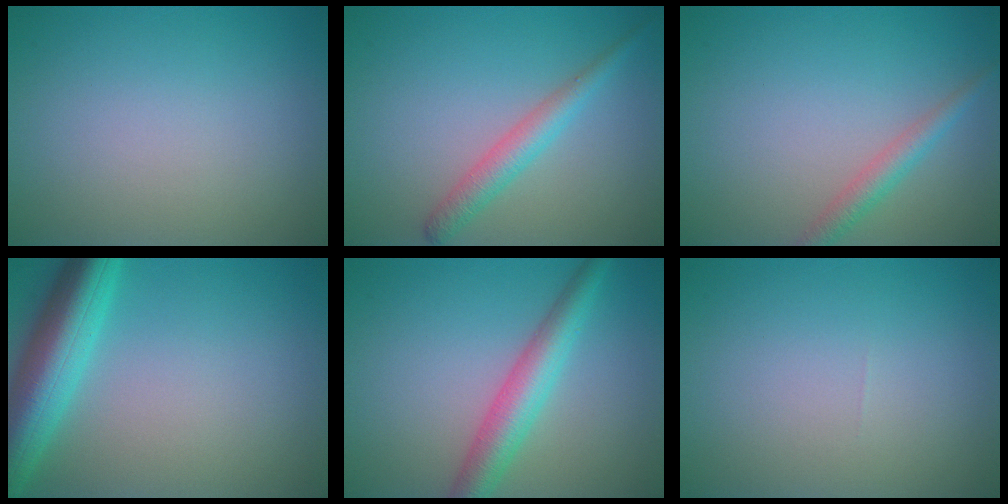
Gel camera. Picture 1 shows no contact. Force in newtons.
{"total": 2.7, "press": 2.7, "slide": 0.1}
{"total": 2.1, "press": 2.1, "slide": 0.0}
{"total": 7.5, "press": 7.5, "slide": 0.4}
{"total": 4.4, "press": 4.4, "slide": 0.1}
{"total": 0.0}